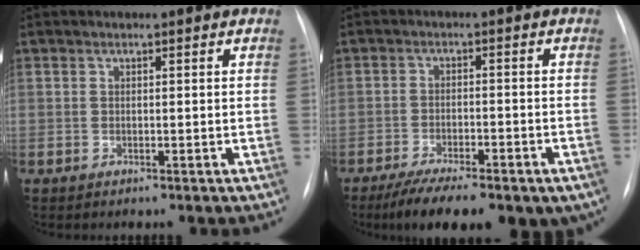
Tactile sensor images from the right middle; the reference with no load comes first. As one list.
[{"total": 16.2, "force": [-11.1, 5.3, 10.4], "torque": [-0.144, -0.009, -0.158]}]